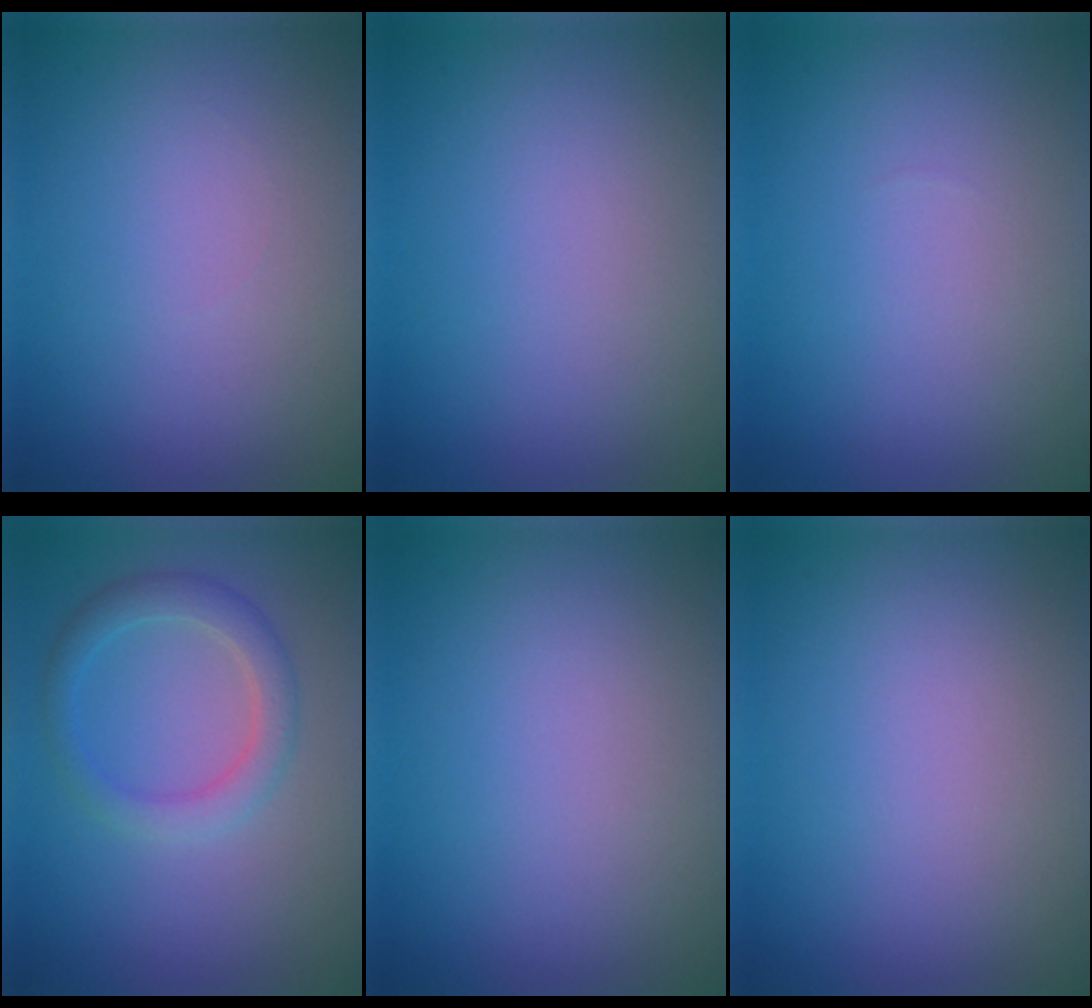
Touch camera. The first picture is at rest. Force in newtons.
{"total": 0.0}
{"total": 0.0}
{"total": 2.8, "press": 2.8, "slide": 0.1}
{"total": 0.0}
{"total": 0.0}